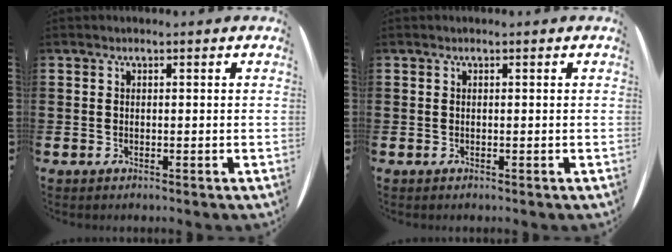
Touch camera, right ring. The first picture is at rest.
{"total": 0.0}